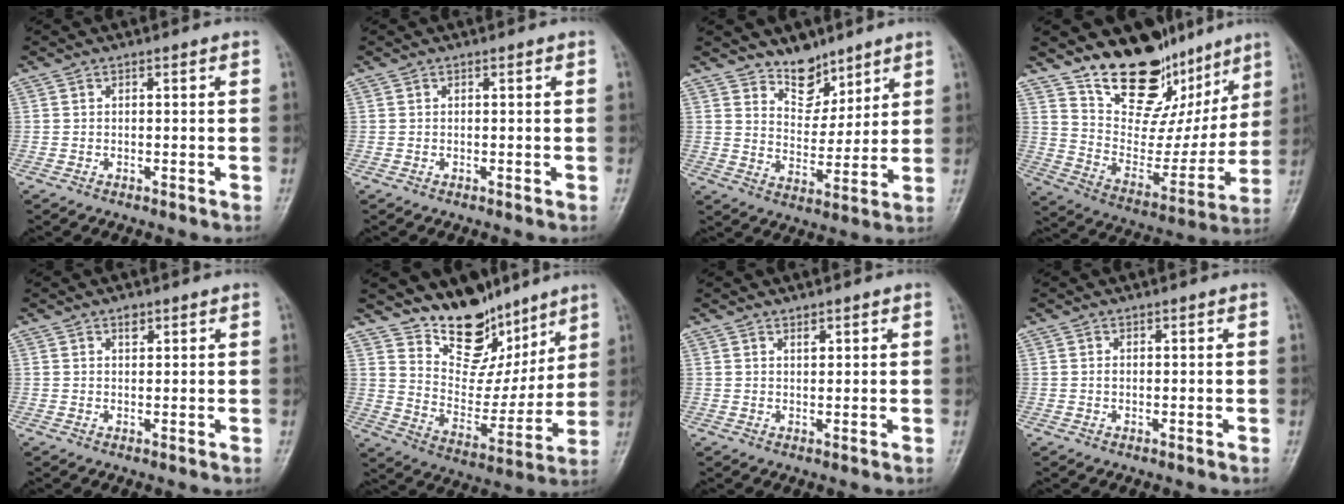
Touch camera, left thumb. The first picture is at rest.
{"total": 0.0}
{"total": 8.1, "force": [6.3, 4.4, 2.4], "torque": [-0.007, -0.049, 0.114]}
{"total": 20.6, "force": [14.5, 10.9, 9.7], "torque": [-0.075, -0.087, 0.239]}
{"total": 1.5, "force": [0.9, 0.9, 0.8], "torque": [-0.003, -0.004, 0.013]}
{"total": 15.0, "force": [11.6, 8.2, 5.0], "torque": [-0.022, -0.077, 0.206]}
{"total": 1.3, "force": [1.0, 0.7, 0.7], "torque": [-0.004, -0.006, 0.015]}
{"total": 0.5, "force": [0.2, 0.4, 0.3], "torque": [-0.003, 0.000, 0.004]}